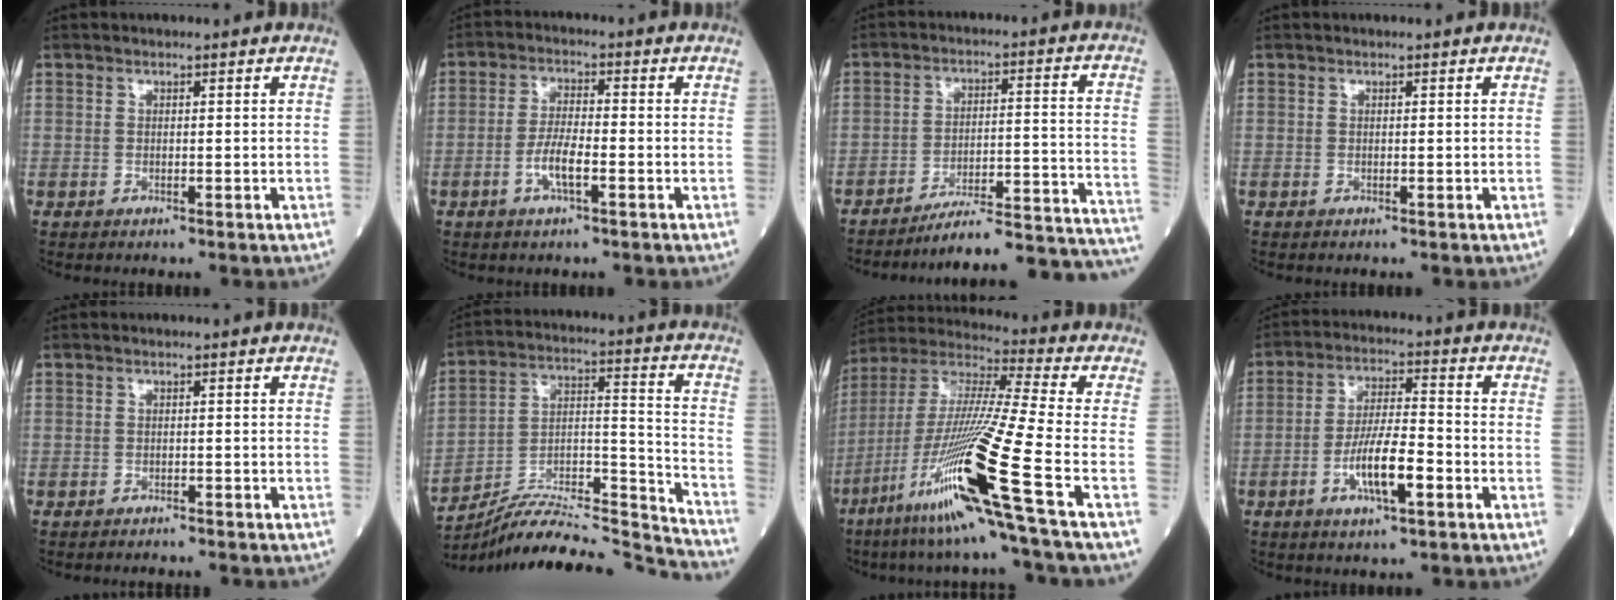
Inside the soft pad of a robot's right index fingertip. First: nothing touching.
{"total": 4.9, "force": [-1.9, 1.1, 4.4], "torque": [-0.087, 0.003, -0.036]}
{"total": 20.5, "force": [-19.6, -0.5, 6.2], "torque": [-0.027, 0.018, -0.264]}
{"total": 0.0}
{"total": 3.4, "force": [-3.3, 0.5, 0.9], "torque": [-0.015, -0.004, -0.040]}
{"total": 22.5, "force": [-21.8, 0.4, 5.5], "torque": [-0.092, 0.031, -0.344]}
{"total": 22.2, "force": [-9.9, -1.7, 19.8], "torque": [-0.405, -0.041, -0.195]}
{"total": 8.6, "force": [-3.3, 1.7, 7.7], "torque": [-0.145, 0.003, -0.058]}